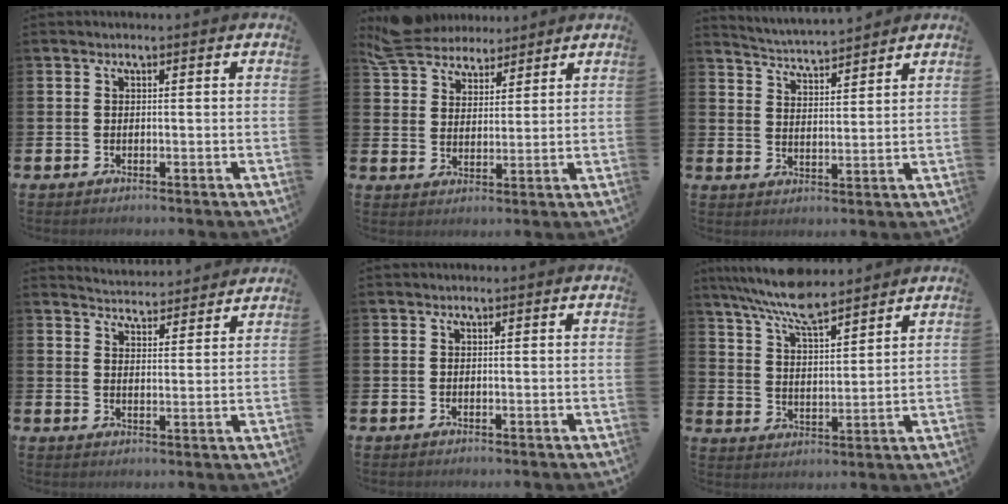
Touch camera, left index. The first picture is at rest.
{"total": 6.1, "force": [5.7, 2.1, 0.4], "torque": [-0.030, -0.022, 0.106]}
{"total": 4.7, "force": [4.6, 0.2, 0.0], "torque": [-0.019, -0.031, 0.082]}
{"total": 4.7, "force": [4.7, 0.5, -0.3], "torque": [-0.006, -0.035, 0.083]}
{"total": 0.0}
{"total": 8.0, "force": [7.4, 1.2, 2.8], "torque": [-0.074, -0.039, 0.132]}